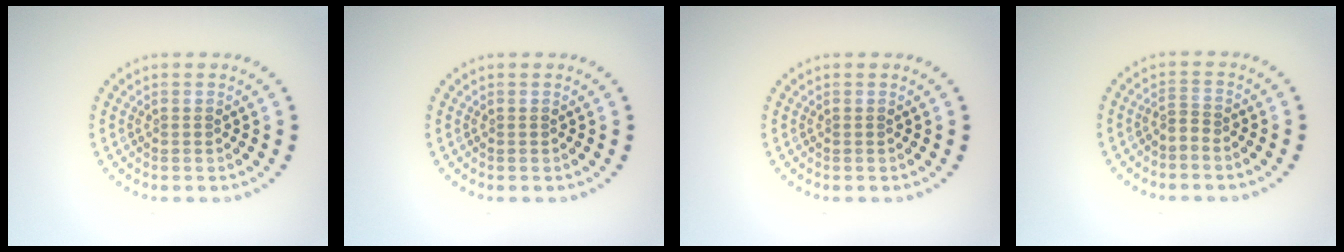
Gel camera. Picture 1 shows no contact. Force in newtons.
{"total": 0.0}
{"total": 0.0}
{"total": 1.1, "press": 0.5, "slide": 1.0}